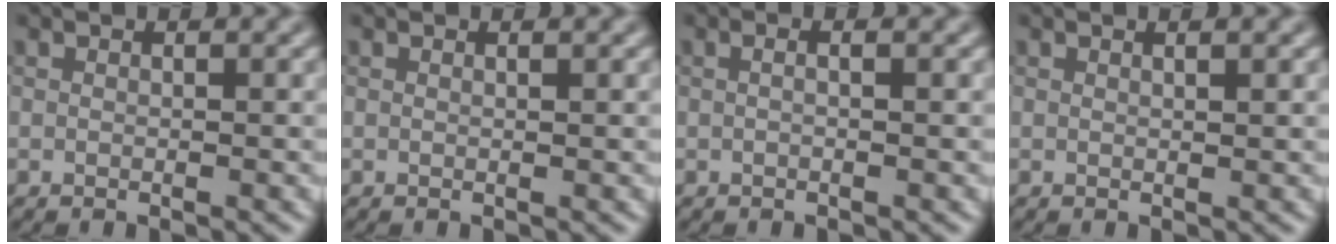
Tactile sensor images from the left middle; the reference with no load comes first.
{"total": 0.5, "force": [0.1, 0.2, 0.5], "torque": [0.000, 0.001, -0.002]}
{"total": 1.2, "force": [-0.1, 0.4, 1.1], "torque": [-0.006, 0.000, -0.013]}
{"total": 1.0, "force": [0.3, 0.3, 0.9], "torque": [-0.006, 0.005, -0.001]}